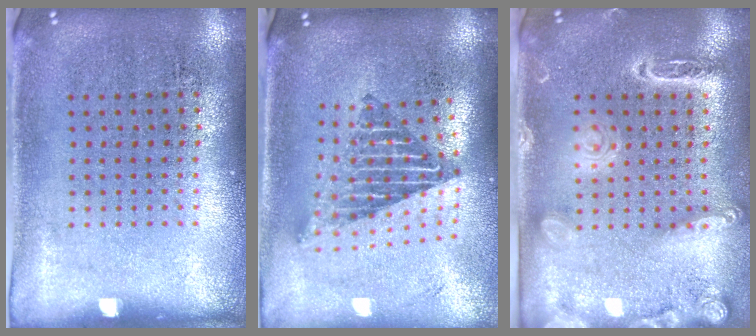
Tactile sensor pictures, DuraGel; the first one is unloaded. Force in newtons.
{"total": 2.2, "press": 1.6, "slide": 1.4}
{"total": 2.1, "press": 1.9, "slide": 0.9}